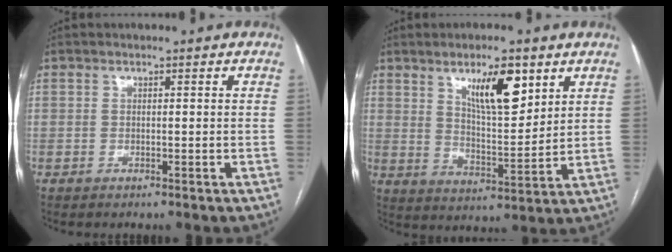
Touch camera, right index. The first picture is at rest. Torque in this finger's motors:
{"motor_torque": [0.31, 0.23, 0.33, 0.10]}